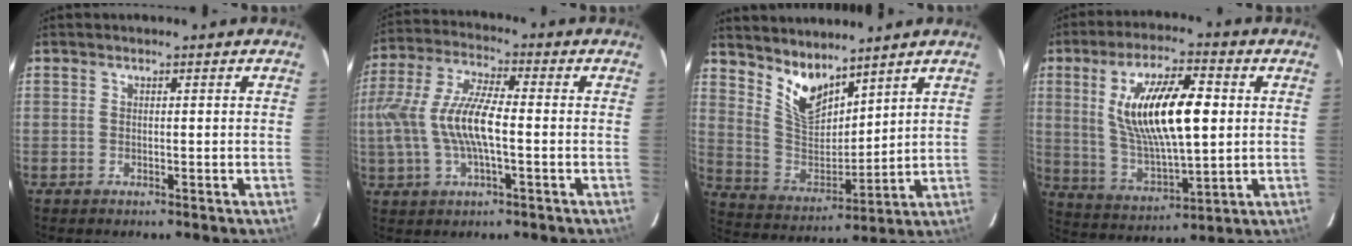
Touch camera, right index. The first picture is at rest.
{"total": 12.4, "force": [-1.6, 3.7, 11.7], "torque": [-0.242, 0.004, -0.029]}
{"total": 10.2, "force": [7.8, 4.3, 5.0], "torque": [-0.098, -0.005, 0.160]}
{"total": 17.7, "force": [3.2, 6.2, 16.2], "torque": [-0.298, 0.007, 0.070]}